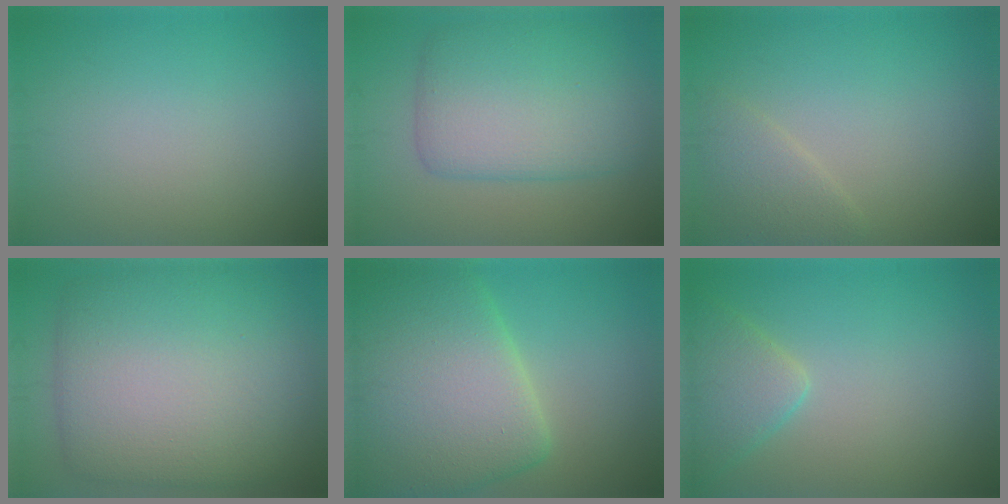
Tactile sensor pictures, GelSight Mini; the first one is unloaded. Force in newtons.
{"total": 7.3, "press": 7.3, "slide": 0.1}
{"total": 2.2, "press": 2.1, "slide": 0.1}
{"total": 14.0, "press": 14.0, "slide": 0.4}
{"total": 11.6, "press": 11.5, "slide": 0.9}
{"total": 3.3, "press": 3.3, "slide": 0.3}